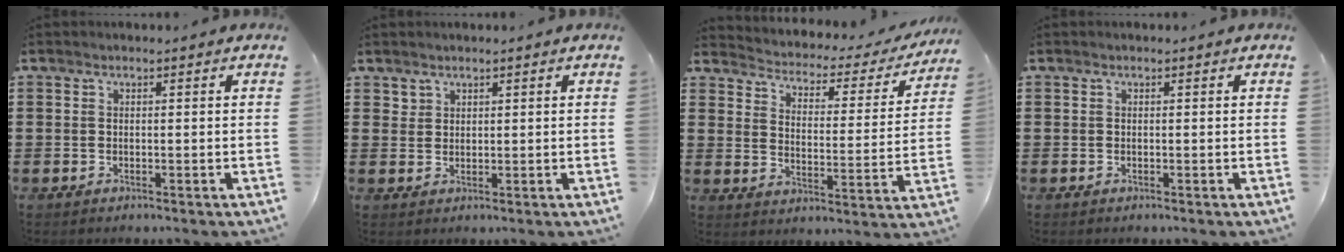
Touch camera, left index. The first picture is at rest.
{"total": 1.6, "force": [1.4, 0.8, 0.0], "torque": [-0.003, 0.000, 0.028]}
{"total": 2.1, "force": [1.9, 0.8, 0.4], "torque": [-0.025, -0.022, 0.022]}
{"total": 0.0}